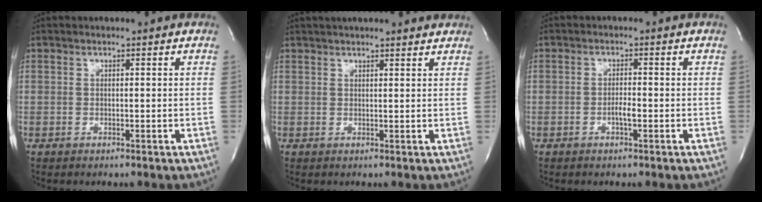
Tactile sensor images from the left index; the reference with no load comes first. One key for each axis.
{"total": 10.8, "fx": 9.6, "fy": 1.8, "fz": 4.5, "tx": -0.061, "ty": 0.031, "tz": 0.119}
{"total": 1.9, "fx": -0.8, "fy": 0.3, "fz": 1.7, "tx": -0.031, "ty": 0.001, "tz": -0.015}